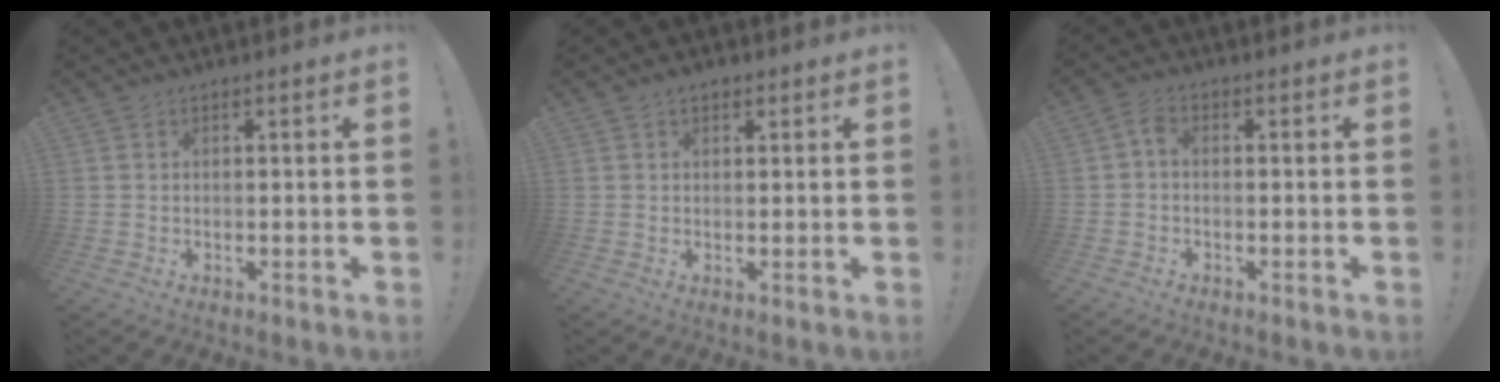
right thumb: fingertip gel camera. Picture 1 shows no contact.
{"total": 1.9, "force": [1.0, 1.2, 1.1], "torque": [-0.018, 0.002, 0.018]}
{"total": 2.3, "force": [-0.7, 1.3, 1.8], "torque": [-0.037, 0.009, -0.013]}